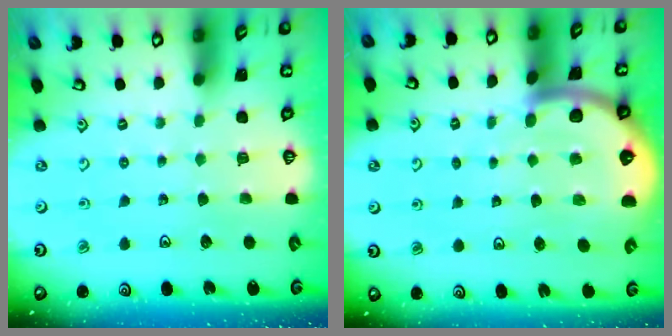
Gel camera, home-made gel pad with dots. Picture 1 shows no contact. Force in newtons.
{"total": 5.4, "press": 5.4, "slide": 0.9}